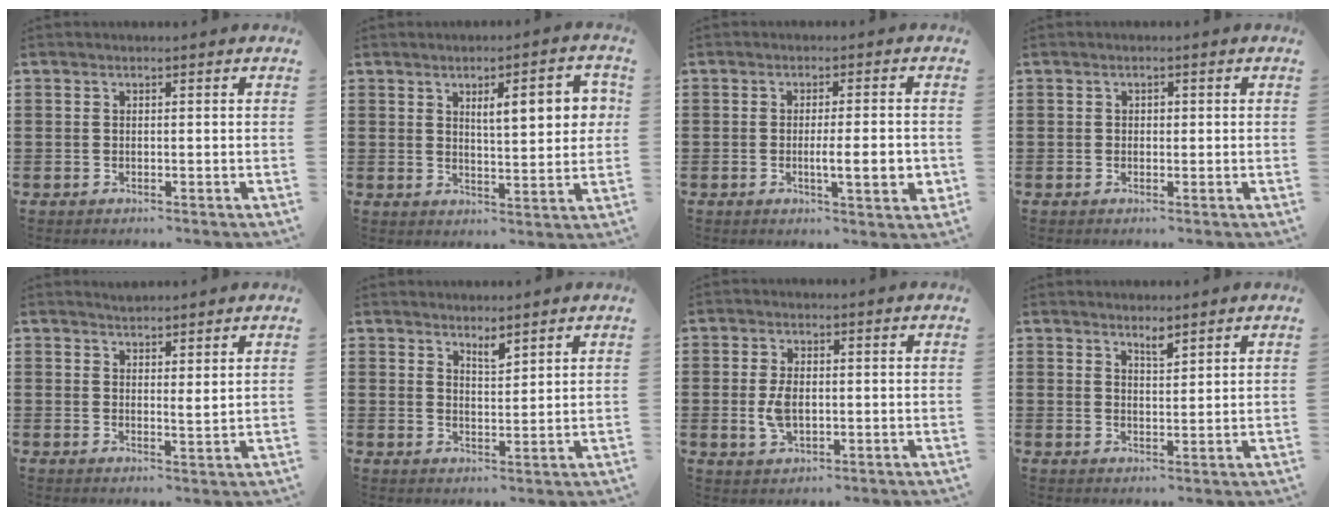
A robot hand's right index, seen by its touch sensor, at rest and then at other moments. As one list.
[{"total": 7.4, "force": [2.5, 2.2, 6.6], "torque": [-0.098, -0.005, 0.033]}, {"total": 5.8, "force": [-1.0, 0.9, 5.6], "torque": [-0.083, -0.007, -0.018]}, {"total": 0.6, "force": [0.0, 0.5, 0.3], "torque": [-0.008, 0.002, 0.000]}, {"total": 2.1, "force": [2.0, 0.1, 0.3], "torque": [-0.011, 0.002, 0.040]}, {"total": 2.3, "force": [2.2, 0.3, 0.6], "torque": [-0.007, -0.002, 0.039]}, {"total": 4.3, "force": [-0.3, 2.3, 3.6], "torque": [-0.077, 0.002, -0.007]}, {"total": 2.1, "force": [1.9, 0.3, 0.9], "torque": [-0.011, -0.001, 0.033]}]